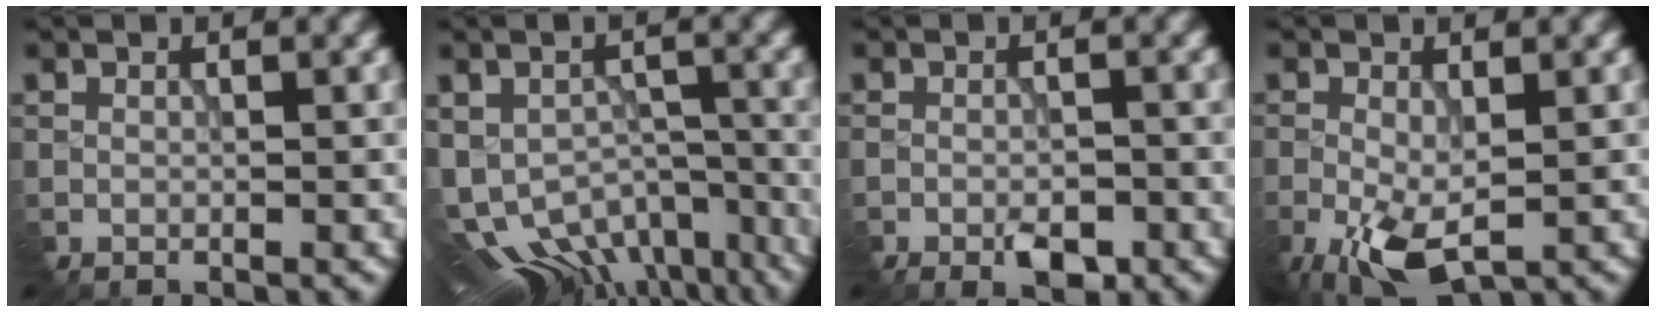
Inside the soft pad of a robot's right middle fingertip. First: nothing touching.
{"total": 12.8, "force": [-9.5, 6.6, 5.6], "torque": [-0.096, -0.032, -0.111]}
{"total": 2.6, "force": [-1.6, 1.1, 1.7], "torque": [-0.033, -0.004, -0.024]}
{"total": 5.9, "force": [-2.2, 2.9, 4.6], "torque": [-0.116, -0.018, -0.036]}